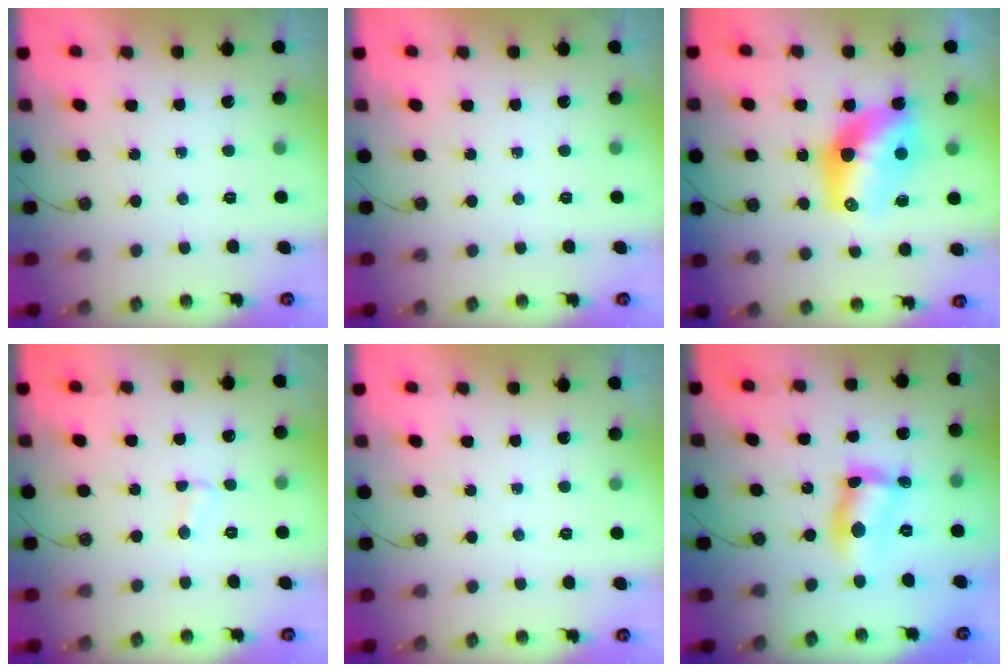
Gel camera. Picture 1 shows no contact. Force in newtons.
{"total": 0.0}
{"total": 13.5, "press": 13.5, "slide": 1.0}
{"total": 2.1, "press": 2.1, "slide": 0.2}
{"total": 0.0}
{"total": 9.3, "press": 9.3, "slide": 0.9}